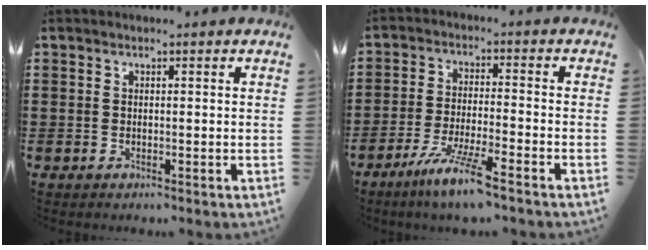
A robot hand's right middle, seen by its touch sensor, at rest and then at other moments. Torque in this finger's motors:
{"motor_torque": [1.23, -0.91, 0.20, 0.21]}